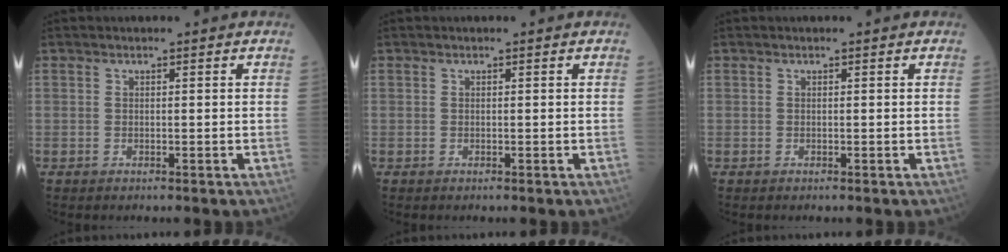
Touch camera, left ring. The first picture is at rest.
{"total": 0.0}
{"total": 0.0}